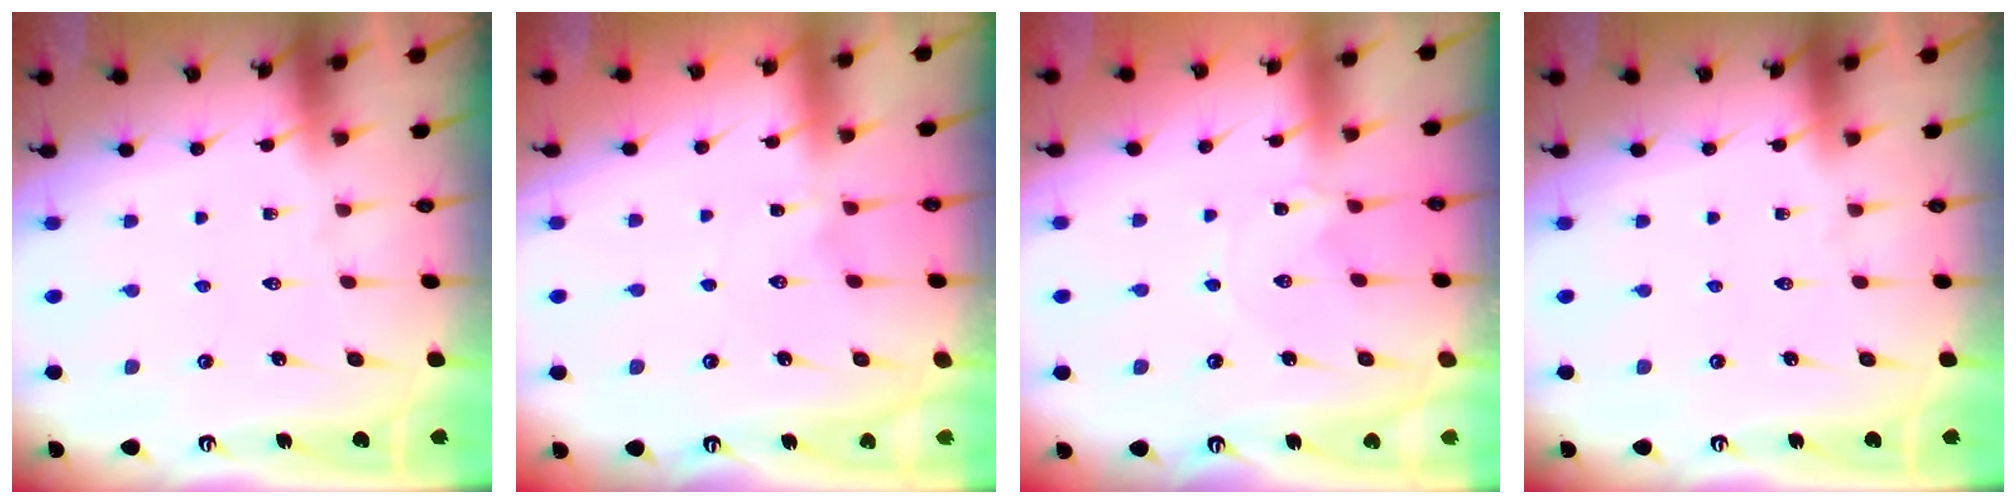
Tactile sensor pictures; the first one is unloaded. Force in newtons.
{"total": 1.8, "press": 1.7, "slide": 0.2}
{"total": 0.0}
{"total": 0.0}